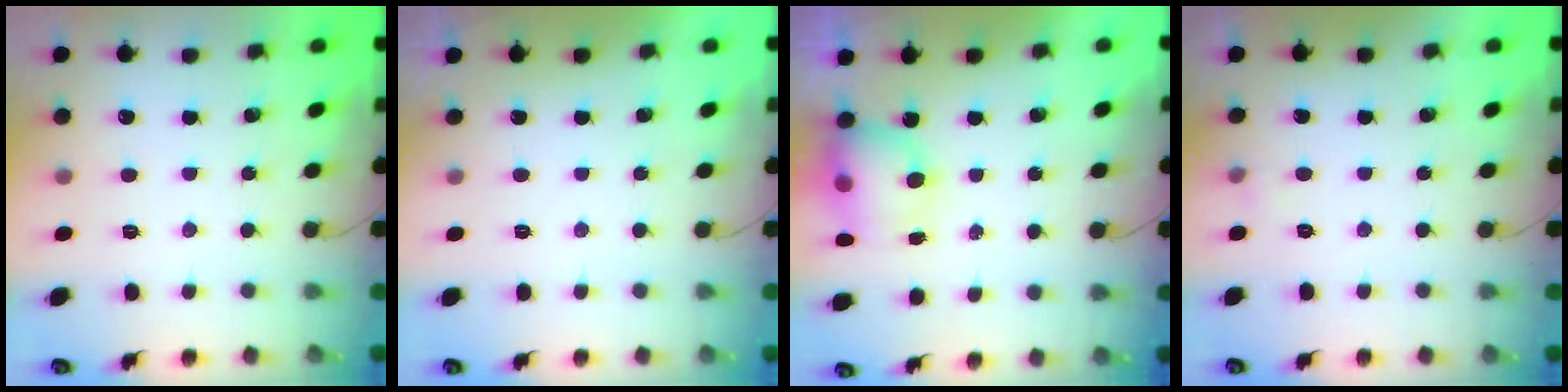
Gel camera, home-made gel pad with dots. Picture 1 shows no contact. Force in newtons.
{"total": 0.0}
{"total": 7.9, "press": 7.9, "slide": 0.9}
{"total": 2.5, "press": 2.3, "slide": 1.1}